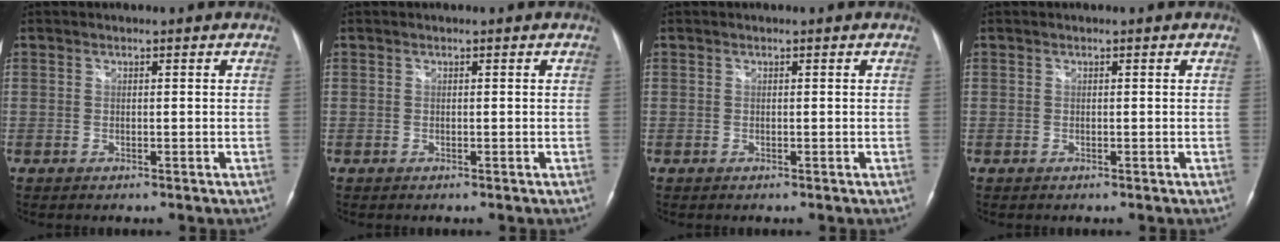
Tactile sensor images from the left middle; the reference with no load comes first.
{"total": 0.0}
{"total": 0.0}
{"total": 0.0}